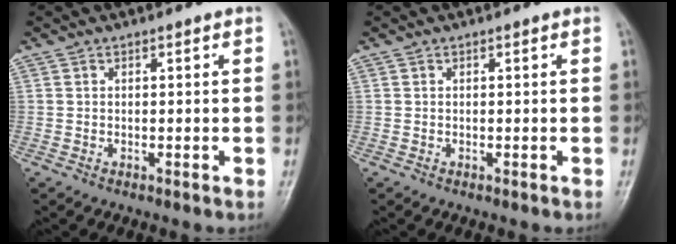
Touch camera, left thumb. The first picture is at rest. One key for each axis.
{"total": 0.0}